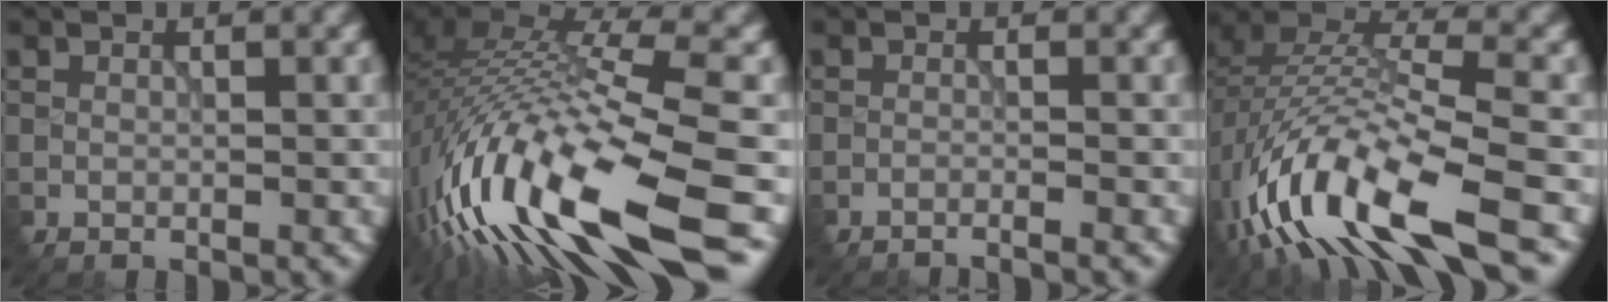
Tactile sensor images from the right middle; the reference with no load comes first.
{"total": 16.0, "force": [-6.1, 4.7, 14.1], "torque": [-0.286, -0.018, -0.099]}
{"total": 1.6, "force": [-1.4, -0.1, 0.7], "torque": [-0.010, 0.004, -0.036]}
{"total": 13.5, "force": [-6.9, 4.6, 10.7], "torque": [-0.225, 0.006, -0.124]}